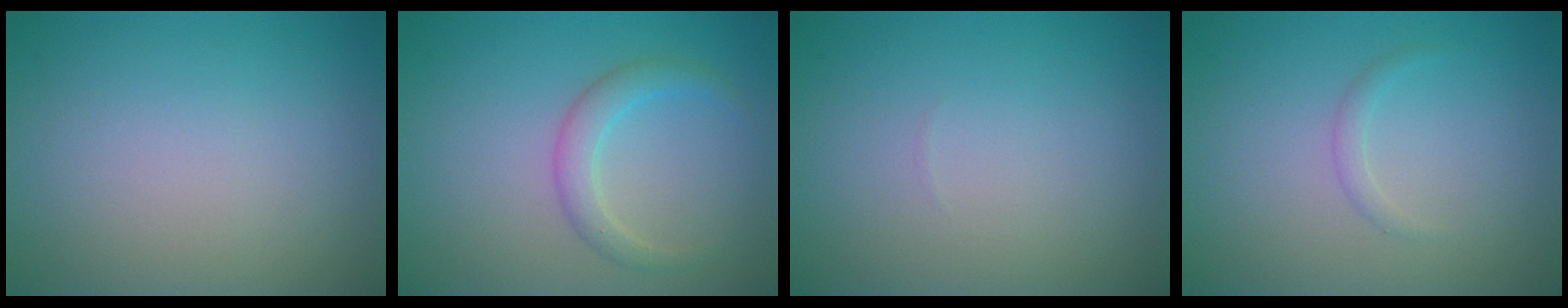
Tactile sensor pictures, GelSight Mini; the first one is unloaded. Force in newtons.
{"total": 2.2, "press": 2.2, "slide": 0.1}
{"total": 0.0}
{"total": 0.8, "press": 0.8, "slide": 0.1}